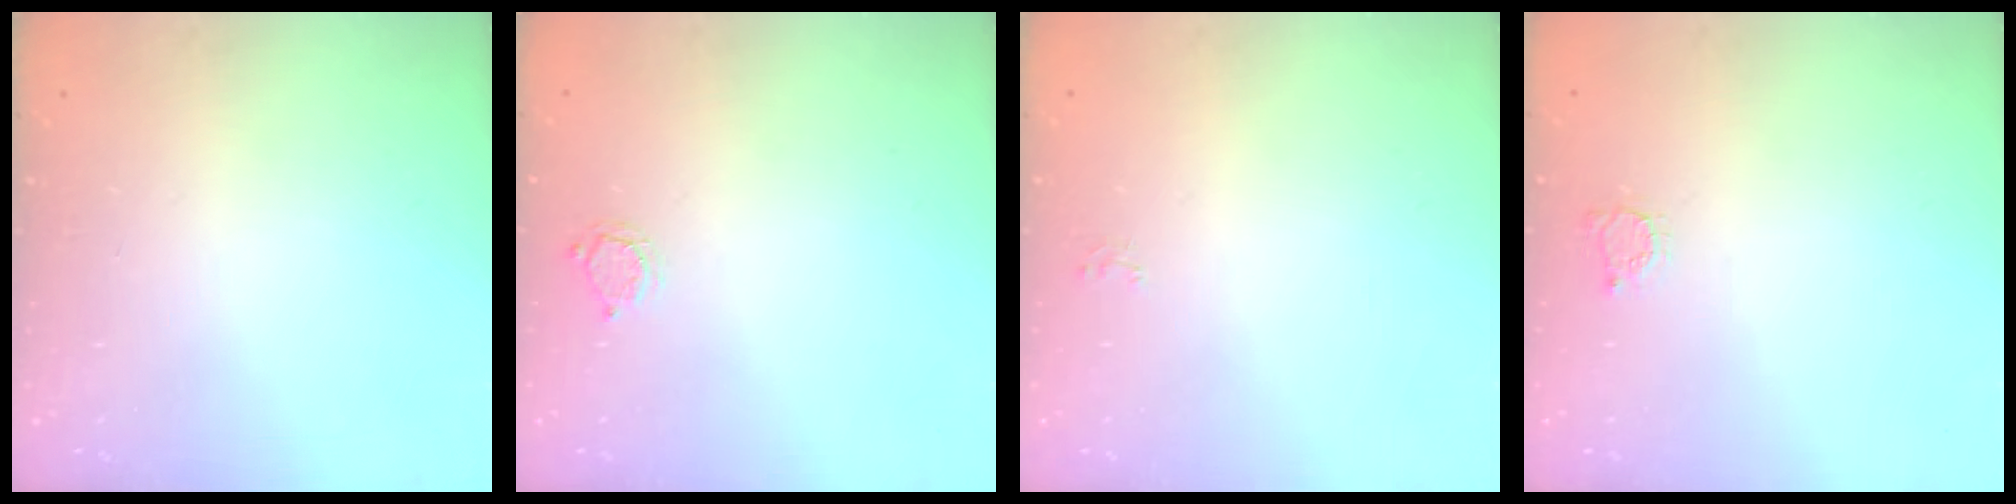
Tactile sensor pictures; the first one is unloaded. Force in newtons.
{"total": 3.3, "press": 3.2, "slide": 0.3}
{"total": 2.6, "press": 2.6, "slide": 0.2}
{"total": 2.2, "press": 2.2, "slide": 0.3}